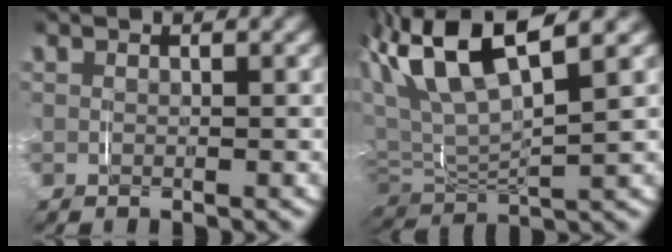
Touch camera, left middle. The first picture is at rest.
{"total": 9.5, "force": [3.5, 5.4, 7.0], "torque": [-0.161, 0.007, 0.055]}